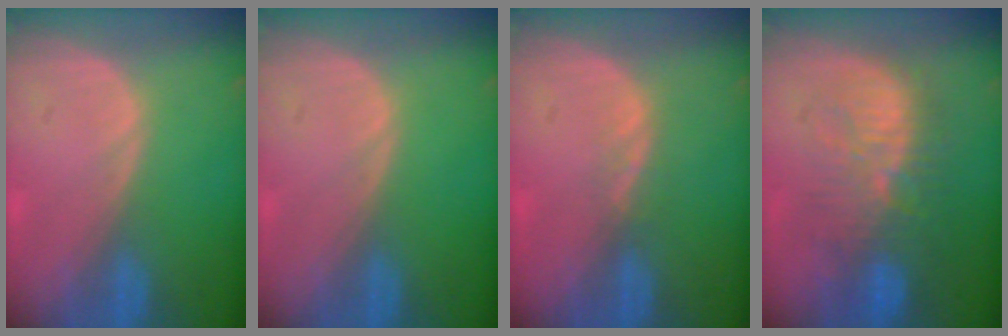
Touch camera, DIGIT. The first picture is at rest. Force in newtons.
{"total": 0.0}
{"total": 1.5, "press": 1.2, "slide": 0.8}
{"total": 10.1, "press": 9.5, "slide": 3.4}